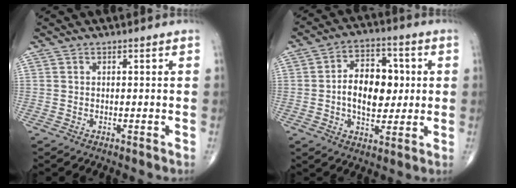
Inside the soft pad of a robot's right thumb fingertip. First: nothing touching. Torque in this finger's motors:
{"motor_torque": [0.02, 0.39, 0.32, 0.04, 0.06]}